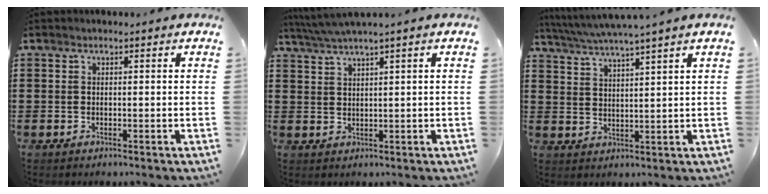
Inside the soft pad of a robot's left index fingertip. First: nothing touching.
{"total": 2.4, "force": [2.0, -0.5, 1.3], "torque": [-0.030, -0.004, 0.036]}
{"total": 3.5, "force": [3.2, -0.8, 1.3], "torque": [-0.039, -0.022, 0.051]}